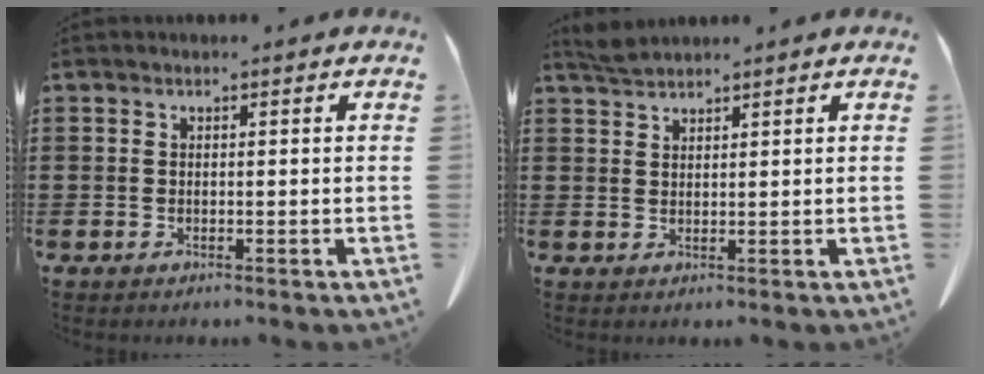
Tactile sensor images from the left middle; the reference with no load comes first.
{"total": 2.1, "force": [2.0, 0.1, 0.6], "torque": [-0.018, 0.000, 0.039]}